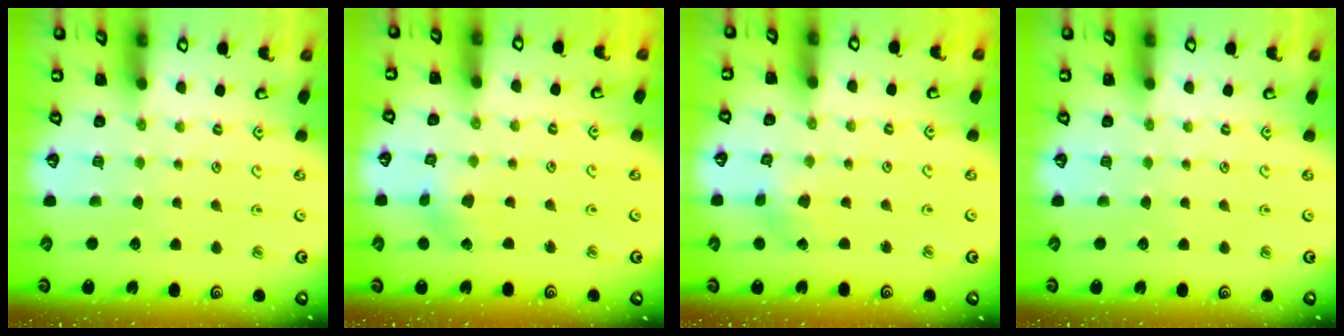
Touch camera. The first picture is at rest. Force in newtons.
{"total": 2.2, "press": 2.2, "slide": 0.4}
{"total": 2.3, "press": 2.3, "slide": 0.3}
{"total": 0.0}